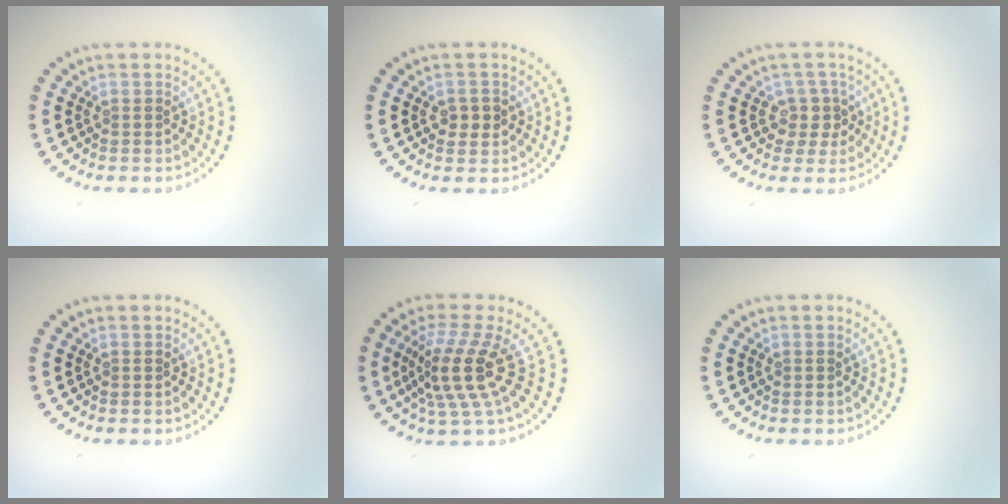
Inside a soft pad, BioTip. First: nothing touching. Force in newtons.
{"total": 1.9, "press": 1.9, "slide": 0.1}
{"total": 2.2, "press": 1.9, "slide": 1.2}
{"total": 0.0}
{"total": 4.7, "press": 3.5, "slide": 3.2}
{"total": 0.0}